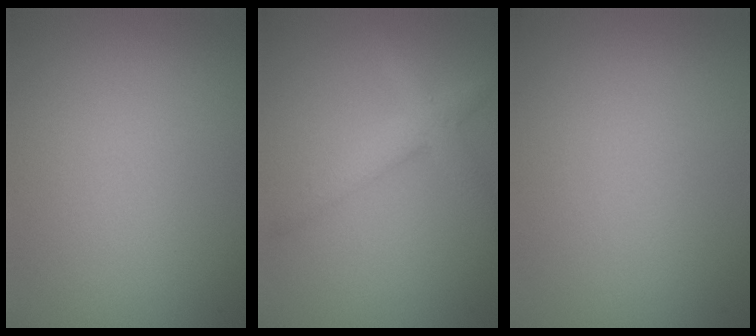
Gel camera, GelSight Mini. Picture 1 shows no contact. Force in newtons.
{"total": 2.1, "press": 2.1, "slide": 0.1}
{"total": 0.0}